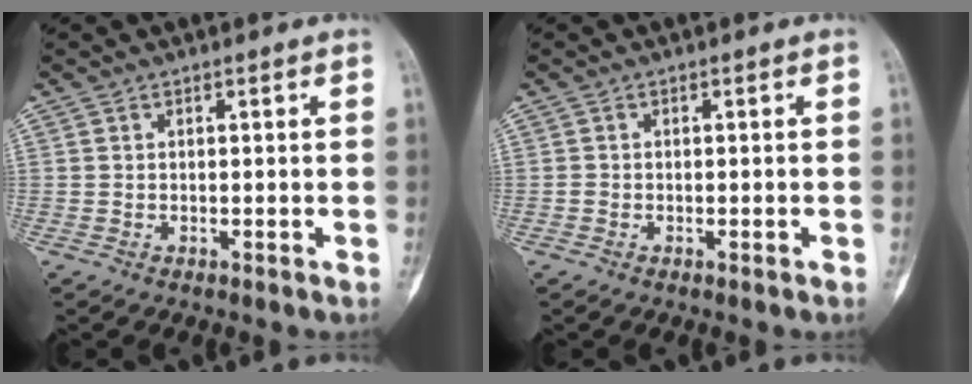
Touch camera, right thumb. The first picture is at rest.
{"total": 0.9, "force": [-0.5, 0.5, 0.6], "torque": [-0.006, 0.001, -0.008]}